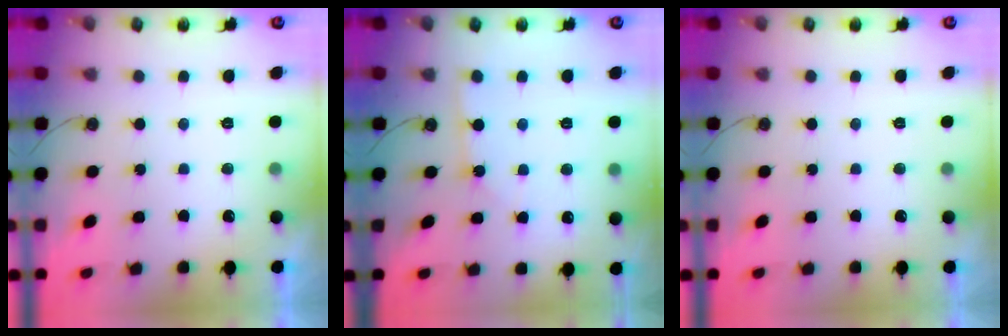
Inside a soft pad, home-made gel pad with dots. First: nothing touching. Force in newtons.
{"total": 2.4, "press": 2.4, "slide": 0.2}
{"total": 0.0}